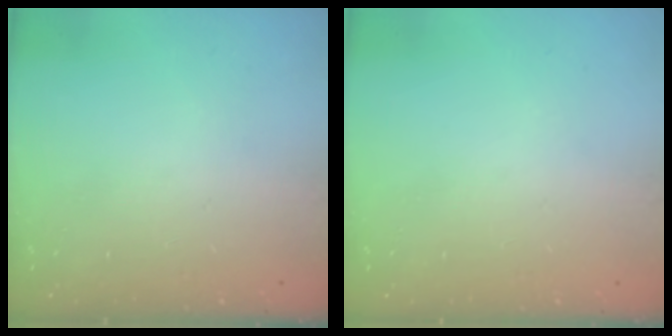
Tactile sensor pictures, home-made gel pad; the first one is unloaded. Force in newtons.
{"total": 0.0}